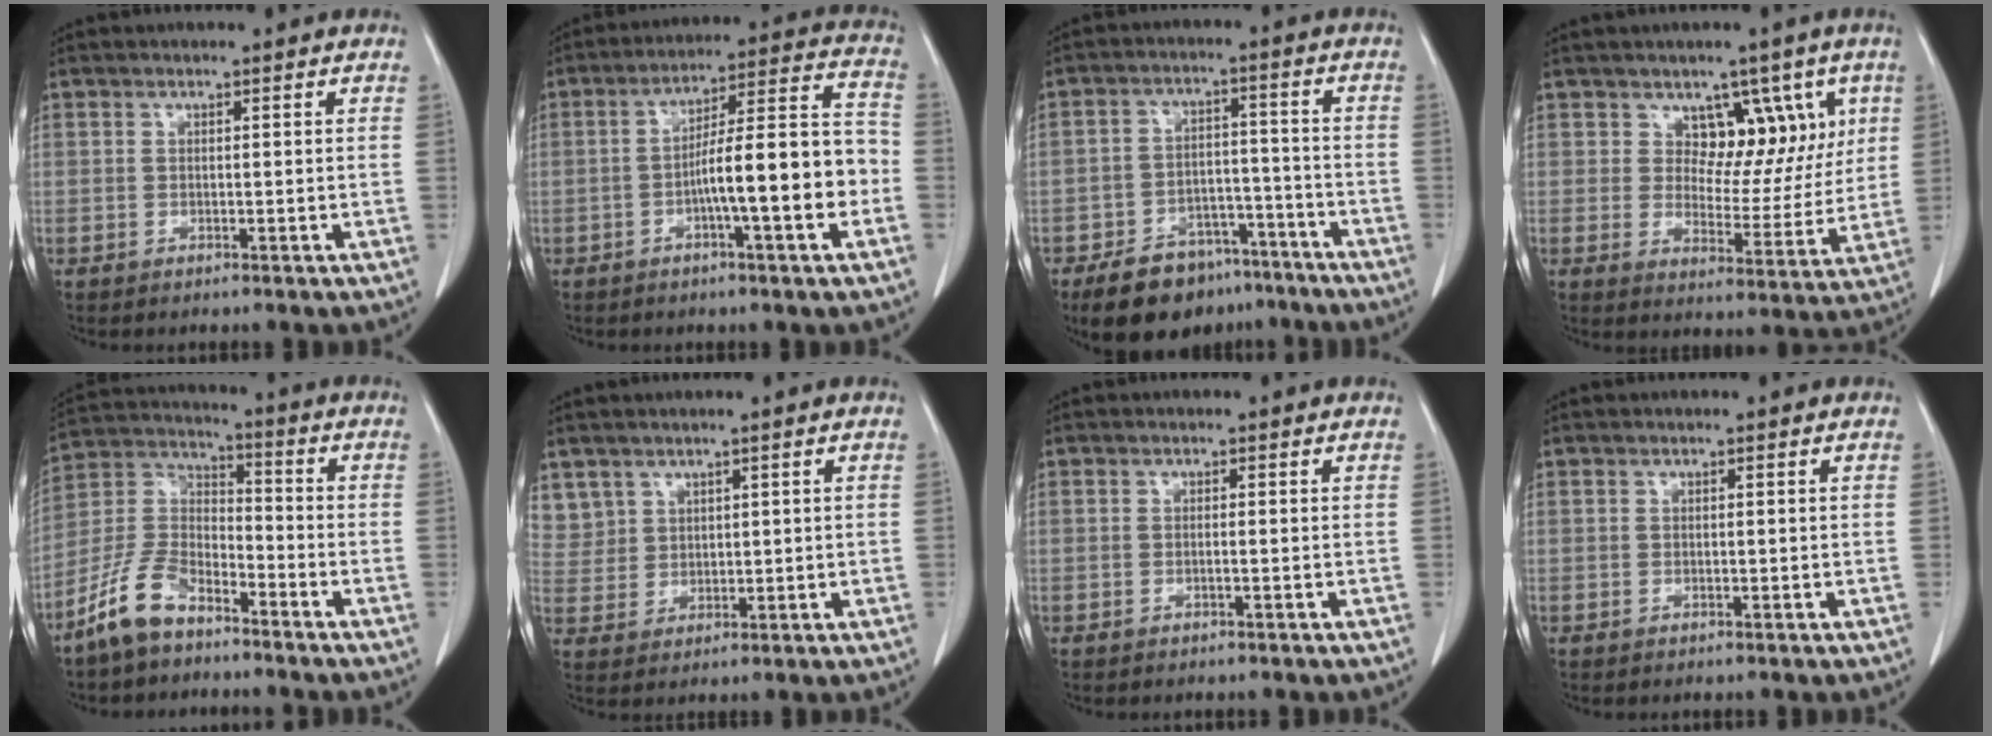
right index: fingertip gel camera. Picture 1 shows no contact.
{"total": 13.8, "force": [-3.5, 1.3, 13.3], "torque": [-0.204, 0.025, -0.055]}
{"total": 11.9, "force": [-8.8, 6.5, 4.5], "torque": [-0.058, 0.023, -0.136]}
{"total": 8.2, "force": [4.1, 5.7, 4.2], "torque": [-0.031, 0.010, 0.064]}
{"total": 10.1, "force": [-7.5, 4.2, 5.4], "torque": [-0.130, 0.005, -0.155]}
{"total": 6.1, "force": [3.9, 4.6, 0.3], "torque": [-0.006, 0.009, 0.091]}
{"total": 0.0}
{"total": 0.0}